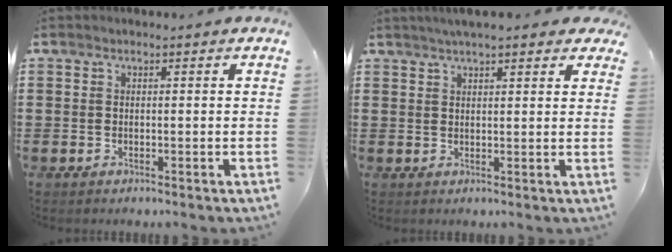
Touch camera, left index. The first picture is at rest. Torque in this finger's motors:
{"motor_torque": [1.73, -0.41, 0.93, 0.10]}